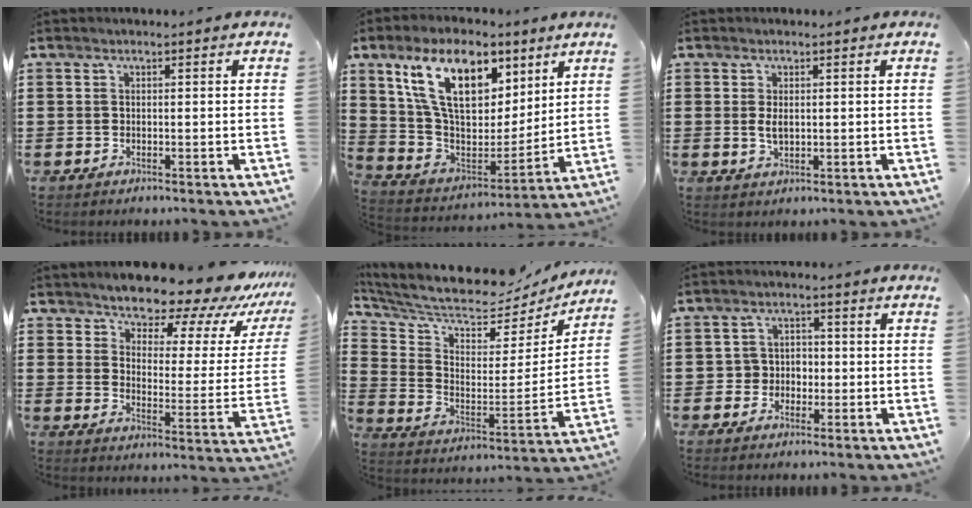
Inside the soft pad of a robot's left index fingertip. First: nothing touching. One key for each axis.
{"total": 15.2, "fx": 8.6, "fy": 8.0, "fz": 9.7, "tx": -0.212, "ty": -0.013, "tz": 0.157}
{"total": 2.3, "fx": 0.2, "fy": 1.2, "fz": 2.0, "tx": -0.049, "ty": 0.002, "tz": 0.000}
{"total": 8.5, "fx": 7.9, "fy": 1.9, "fz": 2.5, "tx": -0.065, "ty": -0.068, "tz": 0.135}
{"total": 6.4, "fx": 6.1, "fy": 1.3, "fz": 1.4, "tx": -0.063, "ty": -0.059, "tz": 0.102}
{"total": 3.4, "fx": -0.9, "fy": 3.1, "fz": 0.9, "tx": -0.031, "ty": 0.007, "tz": -0.023}